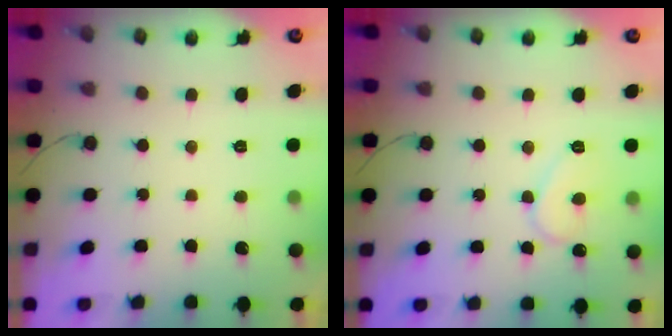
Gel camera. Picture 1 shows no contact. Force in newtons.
{"total": 8.2, "press": 8.1, "slide": 0.8}